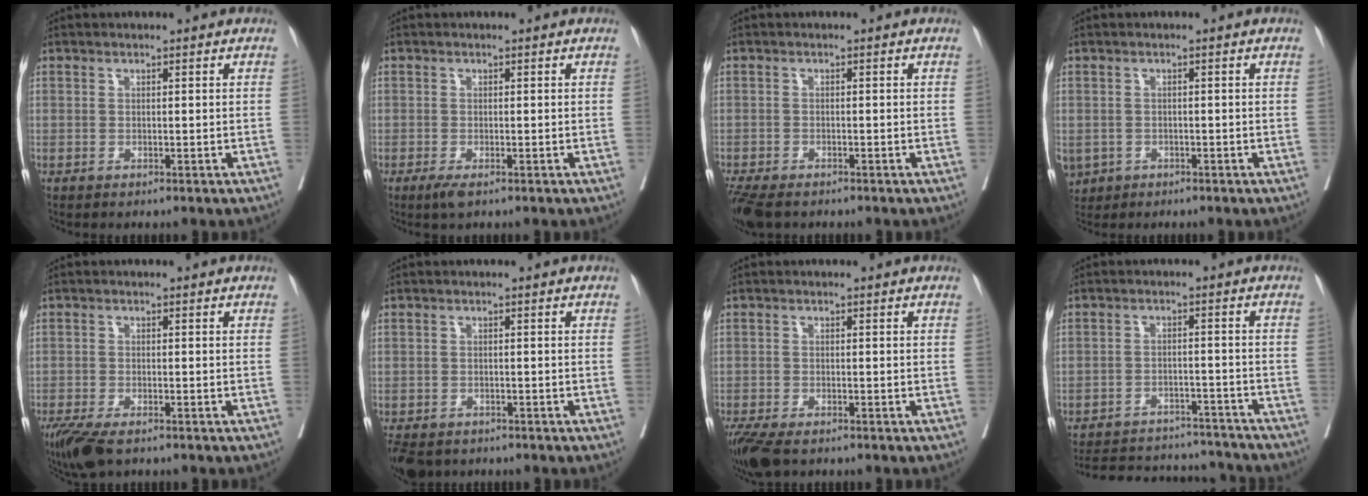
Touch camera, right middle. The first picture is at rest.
{"total": 1.9, "force": [-1.2, 0.4, 1.5], "torque": [-0.030, -0.007, -0.021]}
{"total": 7.4, "force": [-5.6, 2.9, 3.8], "torque": [-0.083, -0.016, -0.092]}
{"total": 5.8, "force": [-2.7, 4.7, 1.8], "torque": [-0.048, -0.002, -0.039]}
{"total": 6.3, "force": [-4.6, 2.0, 3.9], "torque": [-0.069, -0.014, -0.079]}
{"total": 8.9, "force": [-6.3, 5.1, 3.6], "torque": [-0.085, -0.015, -0.088]}
{"total": 6.8, "force": [-5.1, 2.3, 3.9], "torque": [-0.073, -0.015, -0.088]}
{"total": 17.9, "force": [-16.8, 4.0, 4.5], "torque": [-0.101, 0.004, -0.227]}